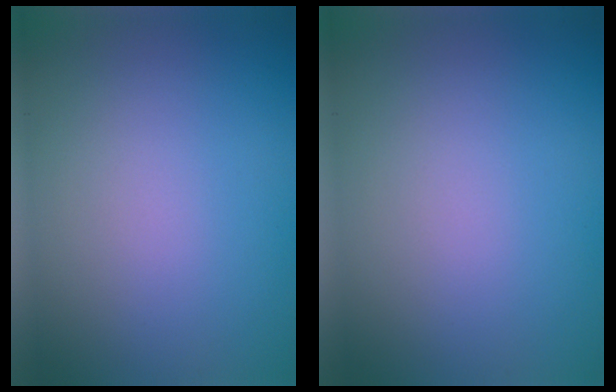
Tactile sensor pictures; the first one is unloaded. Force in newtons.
{"total": 0.0}